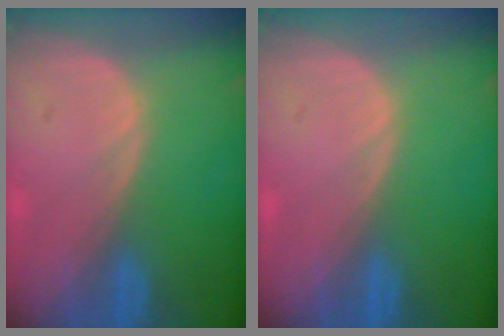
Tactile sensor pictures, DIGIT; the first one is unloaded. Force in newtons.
{"total": 0.0}